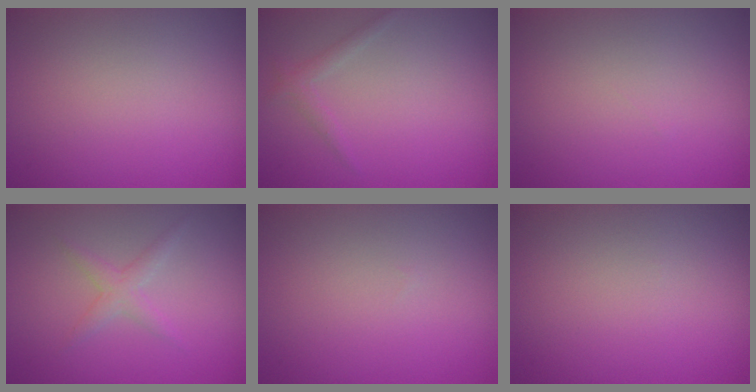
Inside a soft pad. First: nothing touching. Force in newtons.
{"total": 1.1, "press": 1.1, "slide": 0.1}
{"total": 0.0}
{"total": 1.6, "press": 1.6, "slide": 0.0}
{"total": 0.0}
{"total": 0.0}